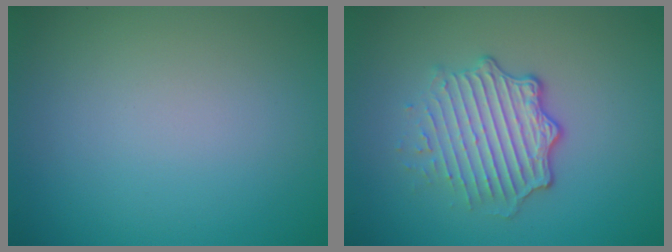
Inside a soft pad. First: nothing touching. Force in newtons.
{"total": 4.8, "press": 3.5, "slide": 3.3}